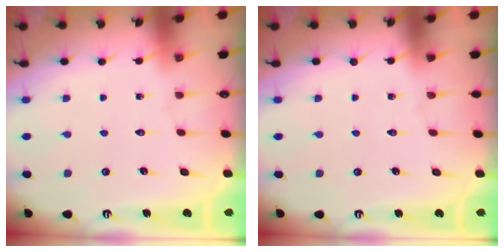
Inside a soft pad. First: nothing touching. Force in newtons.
{"total": 0.0}